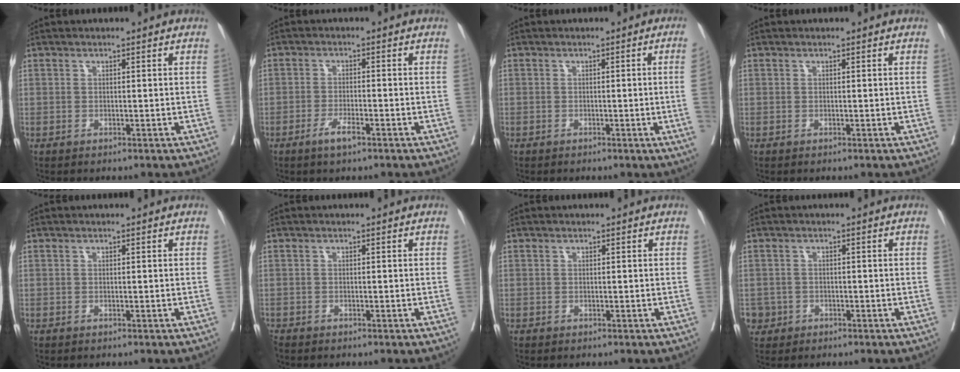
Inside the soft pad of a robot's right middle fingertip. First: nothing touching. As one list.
[{"total": 3.0, "force": [-1.8, 0.3, 2.3], "torque": [-0.046, -0.003, -0.034]}, {"total": 3.1, "force": [-0.5, -1.3, 2.7], "torque": [-0.032, -0.004, -0.006]}, {"total": 0.0}, {"total": 0.0}, {"total": 1.1, "force": [-1.0, 0.3, 0.2], "torque": [-0.009, -0.005, -0.021]}, {"total": 0.0}, {"total": 2.1, "force": [-0.8, 1.9, 0.0], "torque": [0.003, 0.009, -0.015]}]